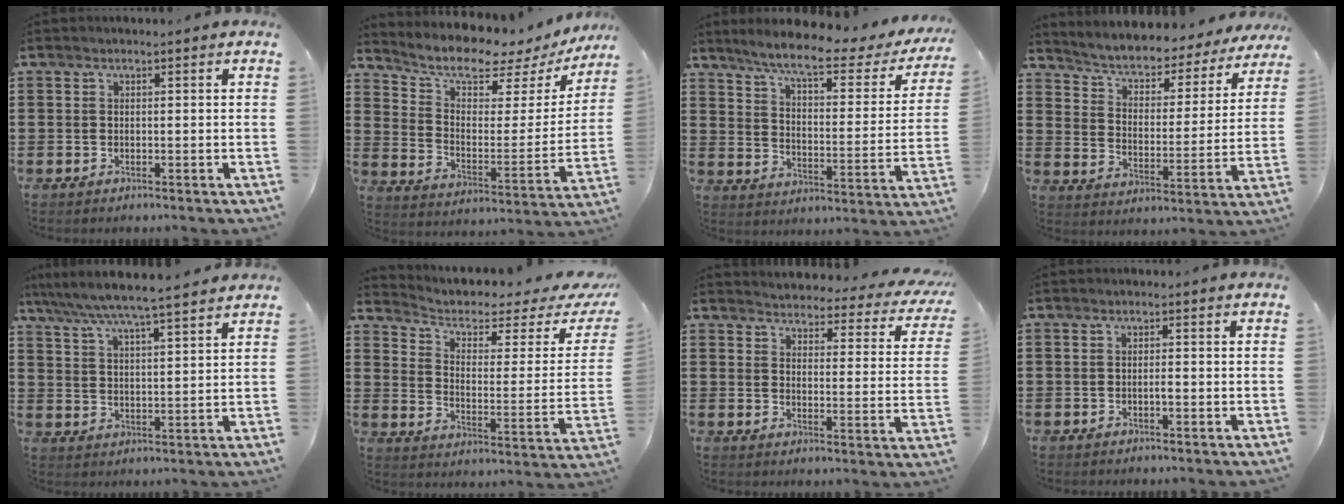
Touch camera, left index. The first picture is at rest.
{"total": 7.3, "force": [6.2, 2.3, 3.2], "torque": [-0.072, -0.056, 0.097]}
{"total": 7.5, "force": [5.9, 0.6, 4.6], "torque": [-0.104, -0.033, 0.093]}
{"total": 3.8, "force": [3.5, 0.9, 1.2], "torque": [-0.043, -0.032, 0.049]}
{"total": 5.9, "force": [5.4, -0.5, 2.3], "torque": [-0.068, -0.031, 0.091]}
{"total": 3.6, "force": [1.8, 1.6, 2.7], "torque": [-0.065, -0.015, 0.022]}
{"total": 3.4, "force": [3.3, 0.0, 0.6], "torque": [-0.025, -0.035, 0.049]}
{"total": 0.9, "force": [-0.3, 0.2, 0.9], "torque": [-0.016, -0.002, -0.006]}